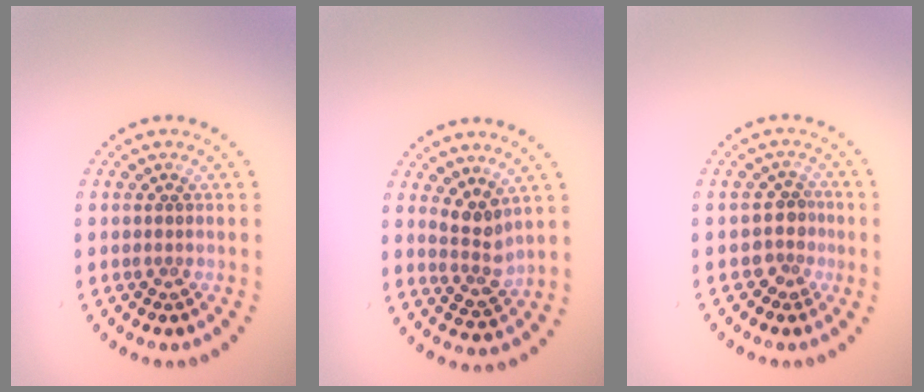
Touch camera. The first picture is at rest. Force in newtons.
{"total": 2.6, "press": 2.1, "slide": 1.5}
{"total": 2.3, "press": 1.7, "slide": 1.5}